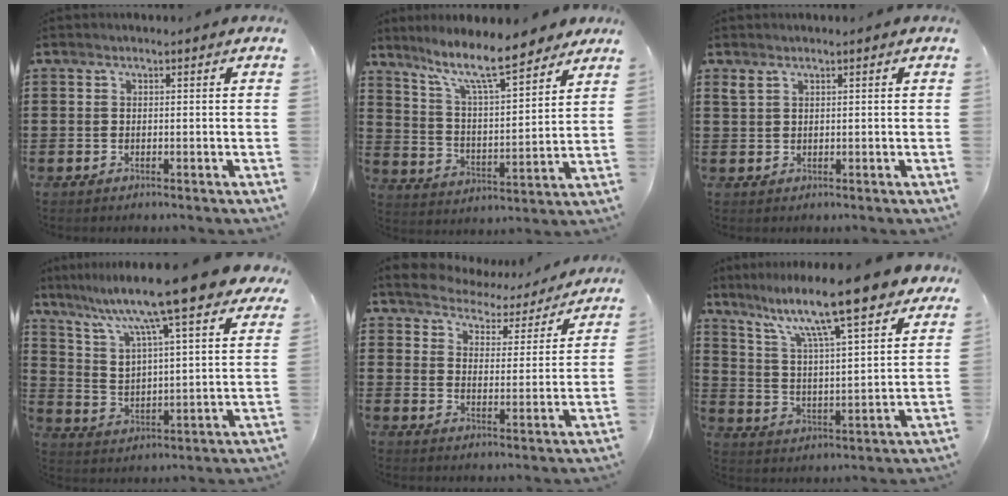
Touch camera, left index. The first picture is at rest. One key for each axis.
{"total": 10.0, "fx": 8.3, "fy": 1.4, "fz": 5.5, "tx": -0.127, "ty": -0.040, "tz": 0.140}
{"total": 1.1, "fx": 0.8, "fy": 0.5, "fz": 0.6, "tx": -0.015, "ty": 0.001, "tz": 0.015}
{"total": 11.6, "fx": 9.6, "fy": 0.0, "fz": 6.5, "tx": -0.155, "ty": -0.064, "tz": 0.153}
{"total": 4.5, "fx": 4.5, "fy": 0.4, "fz": 0.1, "tx": -0.031, "ty": -0.036, "tz": 0.074}
{"total": 12.3, "fx": 10.0, "fy": 0.7, "fz": 7.1, "tx": -0.157, "ty": -0.064, "tz": 0.162}